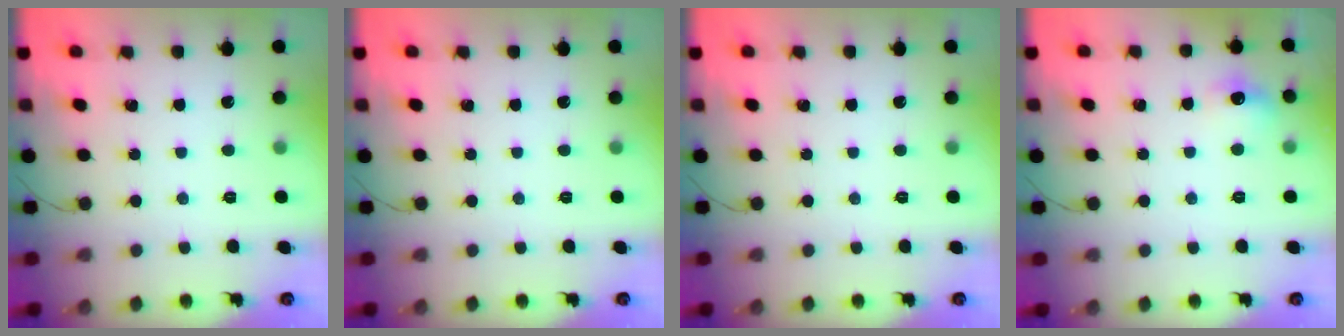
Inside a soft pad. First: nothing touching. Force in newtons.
{"total": 0.0}
{"total": 0.0}
{"total": 7.5, "press": 7.3, "slide": 1.6}